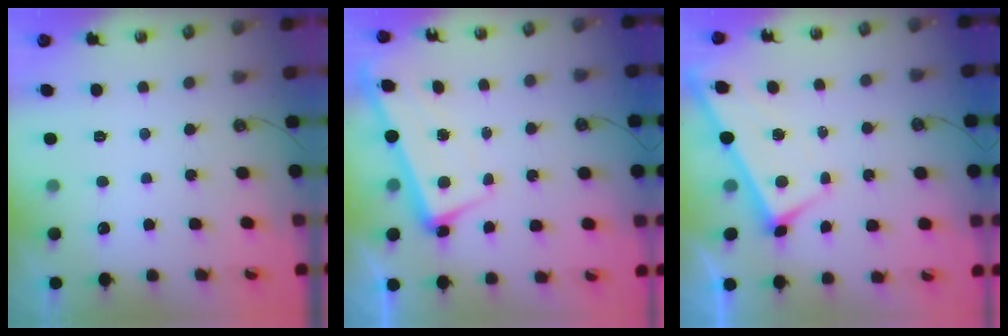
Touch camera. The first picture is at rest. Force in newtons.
{"total": 2.2, "press": 2.0, "slide": 0.9}
{"total": 2.7, "press": 2.7, "slide": 0.3}